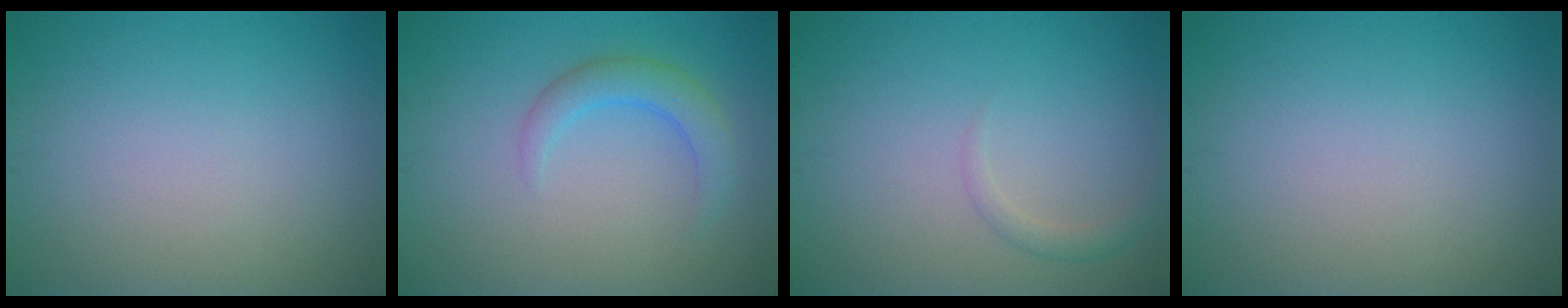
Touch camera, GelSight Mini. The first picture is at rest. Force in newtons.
{"total": 2.6, "press": 2.6, "slide": 0.1}
{"total": 1.2, "press": 1.2, "slide": 0.1}
{"total": 0.0}